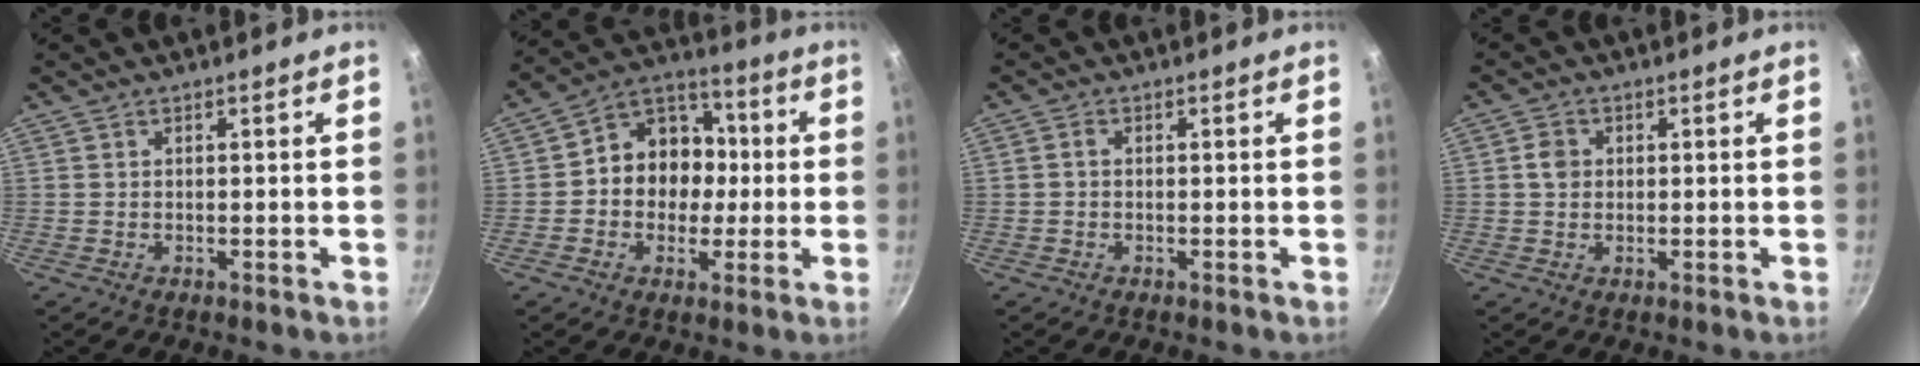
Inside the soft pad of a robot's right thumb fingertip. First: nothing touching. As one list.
[{"total": 12.9, "force": [-0.3, 11.1, 6.7], "torque": [-0.052, 0.031, -0.025]}, {"total": 1.1, "force": [-0.1, 0.8, 0.7], "torque": [-0.011, 0.007, -0.003]}, {"total": 2.9, "force": [0.4, 2.5, 1.4], "torque": [-0.015, 0.005, 0.002]}]